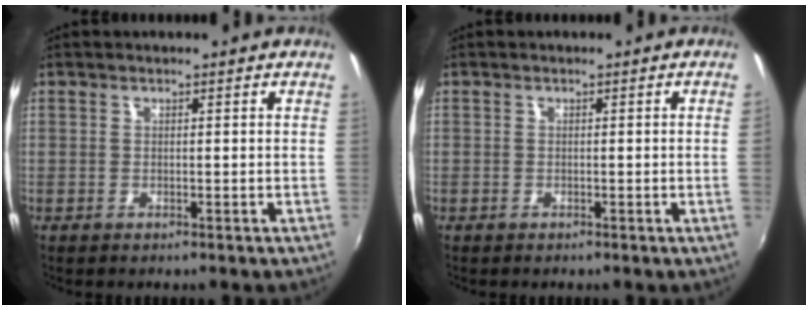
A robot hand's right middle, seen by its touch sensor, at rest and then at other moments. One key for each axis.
{"total": 0.5, "fx": 0.0, "fy": -0.3, "fz": 0.4, "tx": -0.006, "ty": 0.000, "tz": -0.002}